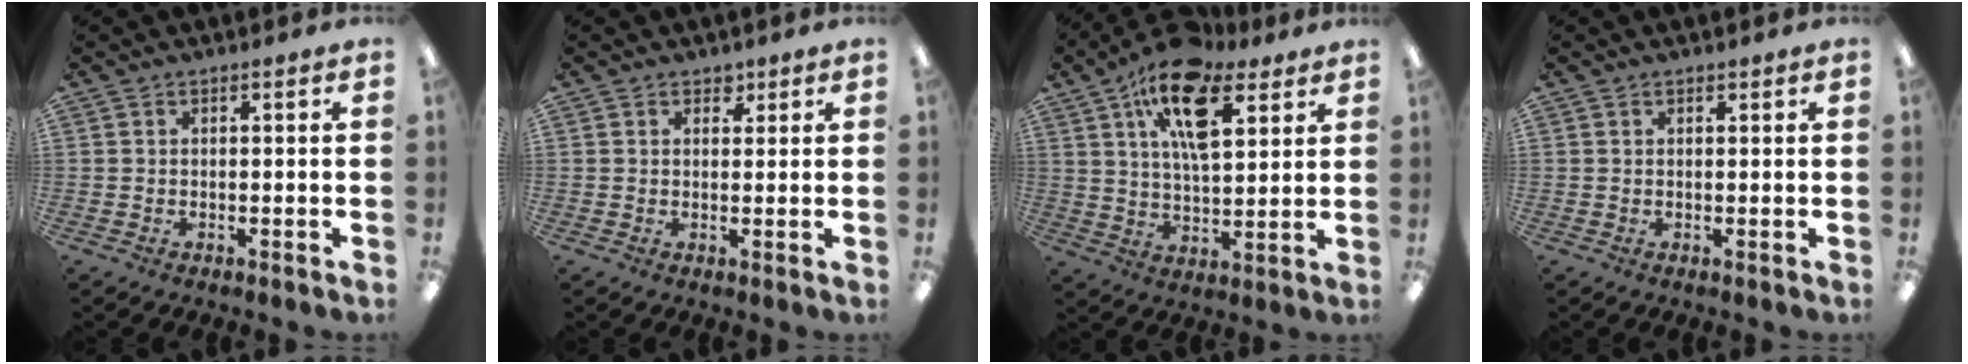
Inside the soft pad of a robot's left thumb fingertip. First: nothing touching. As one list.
[{"total": 2.0, "force": [1.3, 1.3, 0.7], "torque": [0.002, -0.005, 0.021]}, {"total": 17.8, "force": [9.7, 8.4, 12.4], "torque": [-0.205, -0.026, 0.165]}, {"total": 0.7, "force": [0.5, 0.3, 0.4], "torque": [-0.009, 0.001, 0.010]}]